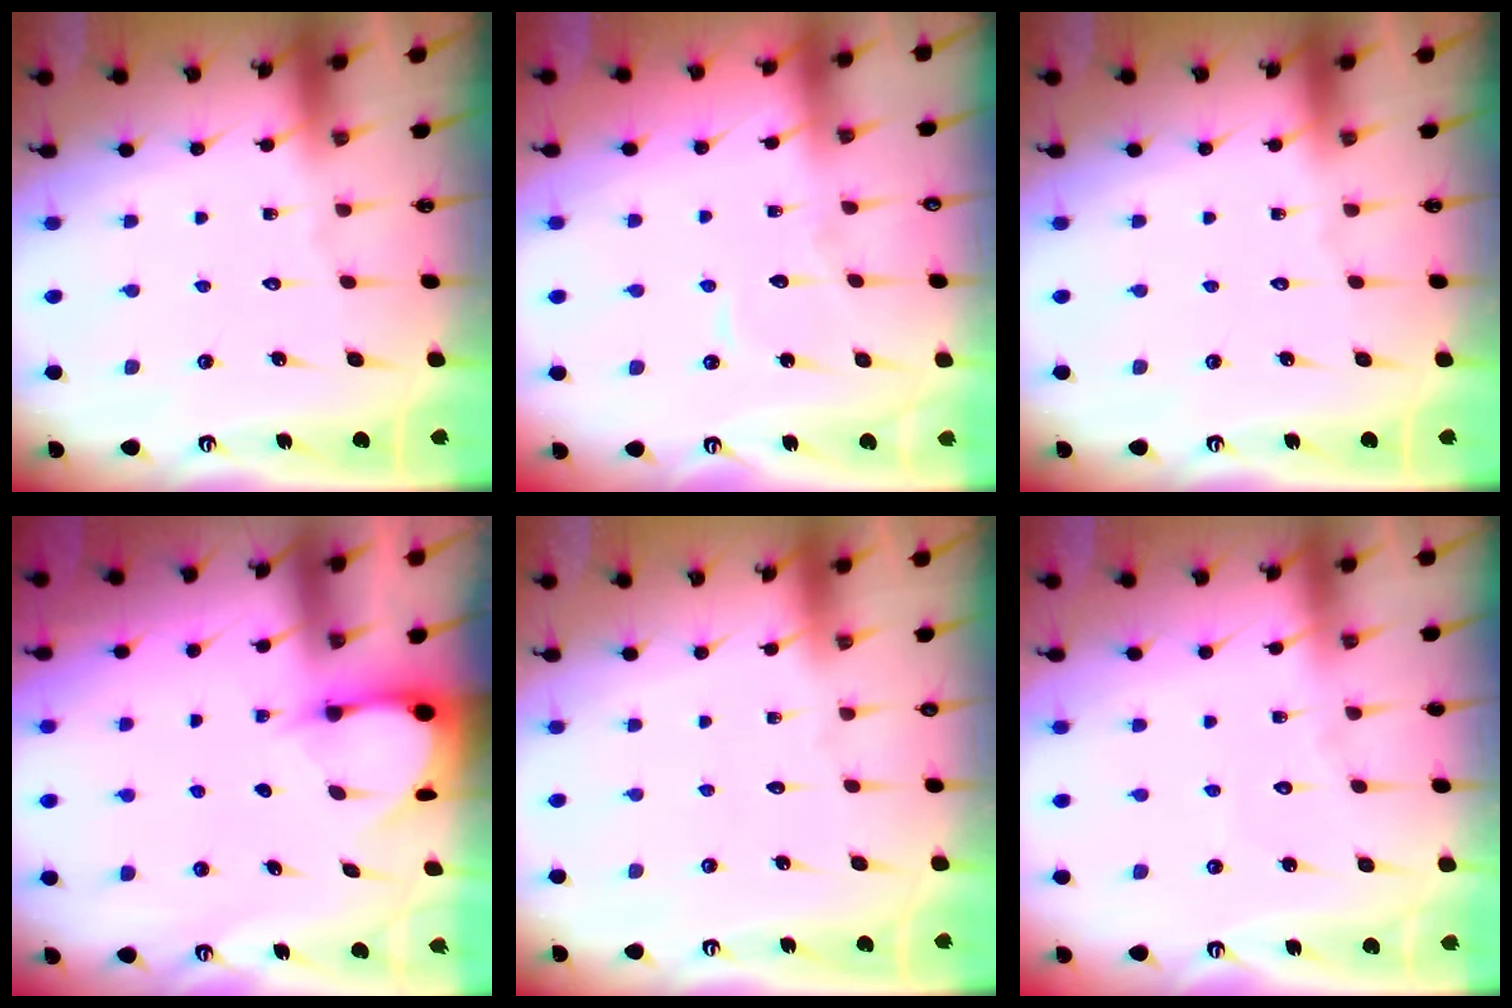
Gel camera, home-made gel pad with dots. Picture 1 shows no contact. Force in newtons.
{"total": 4.8, "press": 4.8, "slide": 0.6}
{"total": 0.0}
{"total": 3.3, "press": 3.3, "slide": 0.4}
{"total": 0.0}
{"total": 2.3, "press": 2.3, "slide": 0.2}